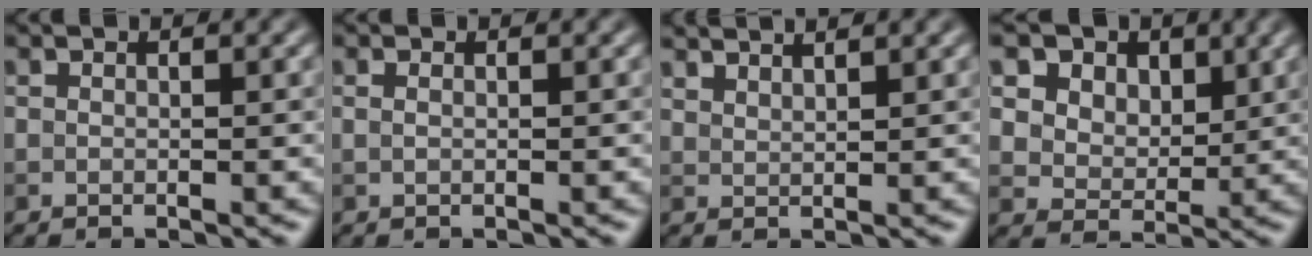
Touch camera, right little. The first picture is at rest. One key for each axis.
{"total": 0.7, "fx": 0.3, "fy": 0.4, "fz": 0.5, "tx": -0.007, "ty": -0.007, "tz": 0.004}
{"total": 2.9, "fx": 2.5, "fy": 0.7, "fz": 1.1, "tx": 0.002, "ty": 0.010, "tz": 0.020}
{"total": 10.7, "fx": 5.9, "fy": 7.6, "fz": 4.7, "tx": -0.102, "ty": 0.013, "tz": 0.098}